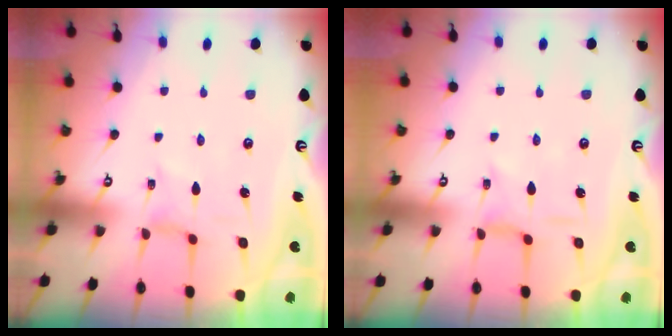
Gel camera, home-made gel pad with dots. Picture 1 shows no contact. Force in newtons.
{"total": 1.5, "press": 1.5, "slide": 0.1}